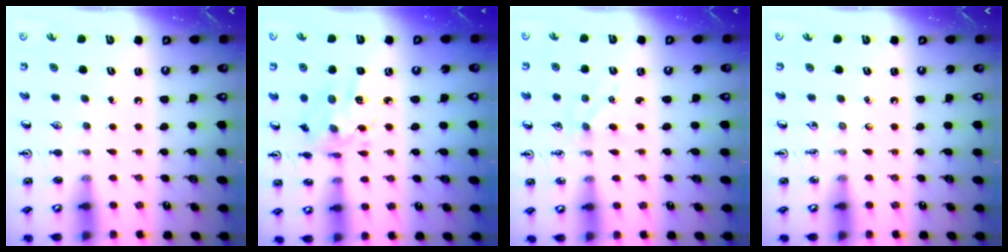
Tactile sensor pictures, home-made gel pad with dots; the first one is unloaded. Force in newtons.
{"total": 10.5, "press": 10.4, "slide": 0.6}
{"total": 2.1, "press": 2.1, "slide": 0.3}
{"total": 0.0}